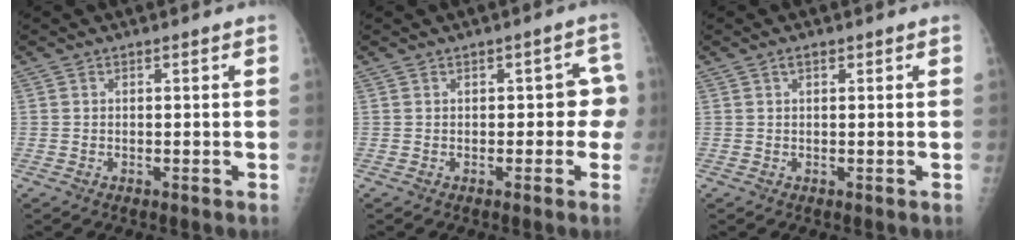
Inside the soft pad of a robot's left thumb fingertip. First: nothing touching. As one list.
[{"total": 3.8, "force": [0.0, 2.5, 2.9], "torque": [0.003, 0.017, -0.010]}, {"total": 1.1, "force": [0.6, 0.5, 0.8], "torque": [-0.013, 0.003, 0.009]}]